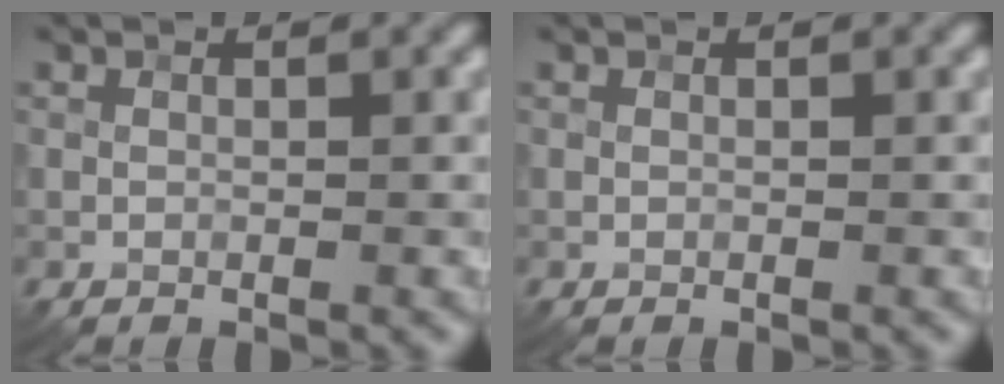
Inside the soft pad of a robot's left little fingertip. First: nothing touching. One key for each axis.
{"total": 0.0}